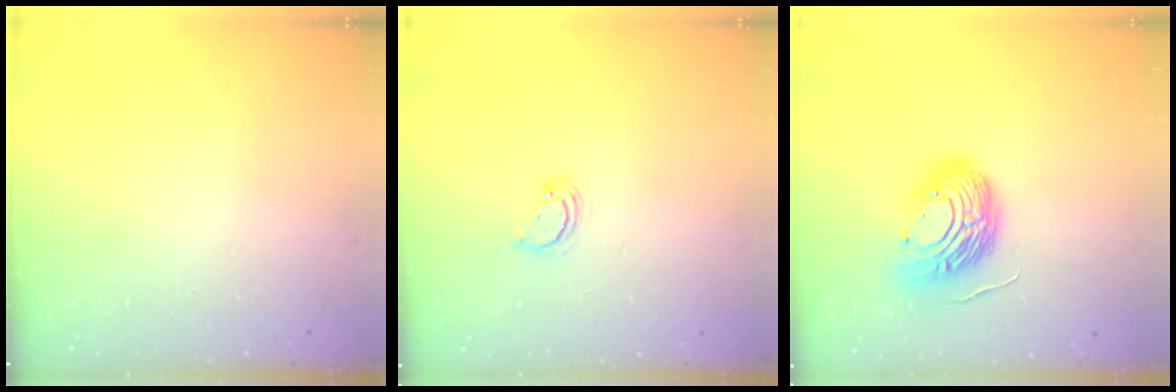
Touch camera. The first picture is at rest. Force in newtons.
{"total": 2.6, "press": 2.6, "slide": 0.3}
{"total": 14.0, "press": 13.8, "slide": 2.2}